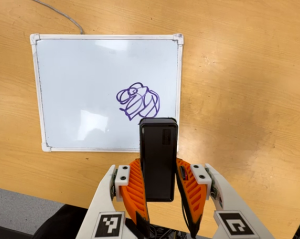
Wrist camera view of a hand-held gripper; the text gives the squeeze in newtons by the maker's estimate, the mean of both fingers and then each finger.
{"total": 5.8, "left": 4.2, "right": 7.3}